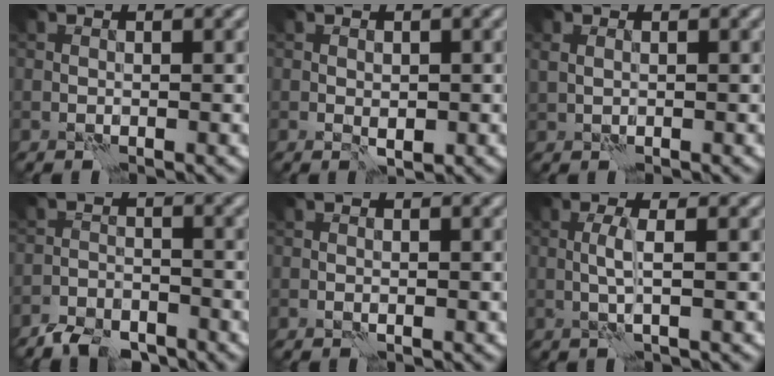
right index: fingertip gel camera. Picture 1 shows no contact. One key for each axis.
{"total": 1.5, "fx": -0.3, "fy": 0.9, "fz": 1.1, "tx": -0.019, "ty": -0.004, "tz": -0.004}
{"total": 0.8, "fx": 0.3, "fy": 0.6, "fz": 0.5, "tx": -0.010, "ty": -0.001, "tz": 0.010}
{"total": 4.0, "fx": -3.7, "fy": 1.2, "fz": 1.0, "tx": -0.014, "ty": -0.002, "tz": -0.075}
{"total": 0.0}
{"total": 1.4, "fx": 0.0, "fy": -0.4, "fz": 1.4, "tx": -0.034, "ty": 0.005, "tz": 0.000}